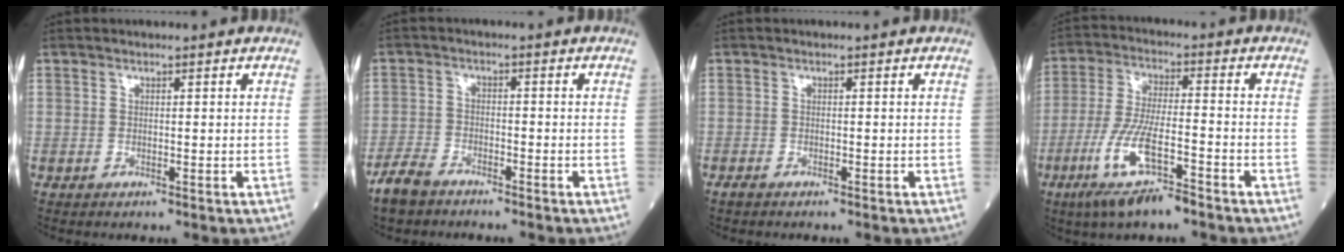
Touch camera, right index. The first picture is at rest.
{"total": 4.8, "force": [-4.1, 1.7, 1.9], "torque": [-0.046, -0.007, -0.079]}
{"total": 0.9, "force": [-0.8, 0.2, 0.3], "torque": [-0.015, -0.002, -0.016]}
{"total": 10.6, "force": [-6.1, 1.6, 8.5], "torque": [-0.174, -0.019, -0.113]}